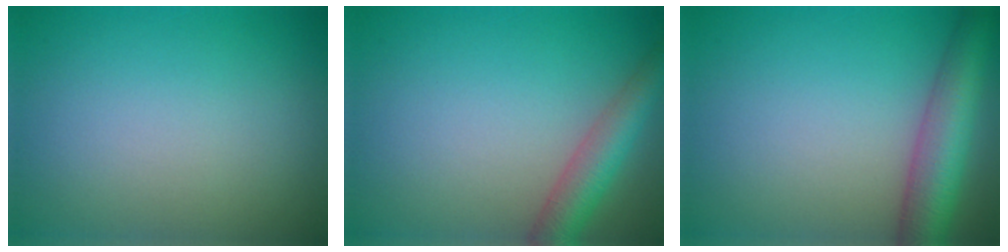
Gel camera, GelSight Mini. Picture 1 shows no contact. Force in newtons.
{"total": 4.0, "press": 4.0, "slide": 0.3}
{"total": 6.0, "press": 6.0, "slide": 0.2}